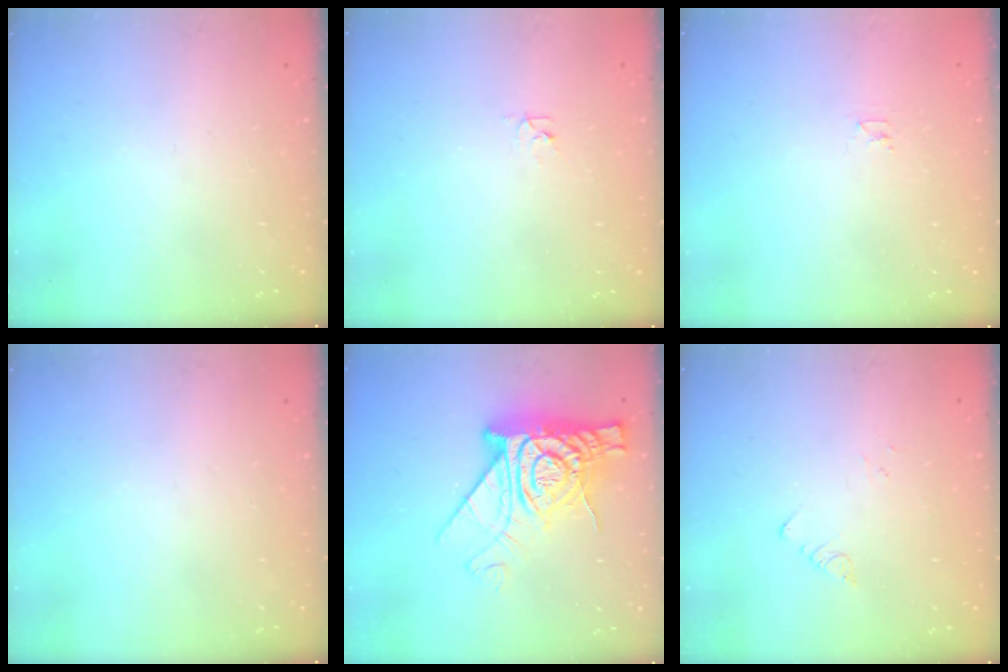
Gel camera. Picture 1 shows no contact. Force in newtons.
{"total": 2.3, "press": 2.3, "slide": 0.2}
{"total": 2.4, "press": 2.4, "slide": 0.3}
{"total": 0.0}
{"total": 19.7, "press": 19.6, "slide": 2.0}
{"total": 1.5, "press": 1.4, "slide": 0.1}